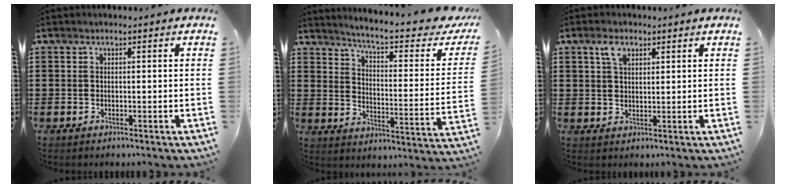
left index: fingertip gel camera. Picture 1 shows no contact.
{"total": 5.2, "force": [4.3, -0.3, 2.9], "torque": [-0.078, -0.036, 0.065]}
{"total": 3.4, "force": [2.0, 1.7, 2.1], "torque": [-0.041, 0.004, 0.034]}